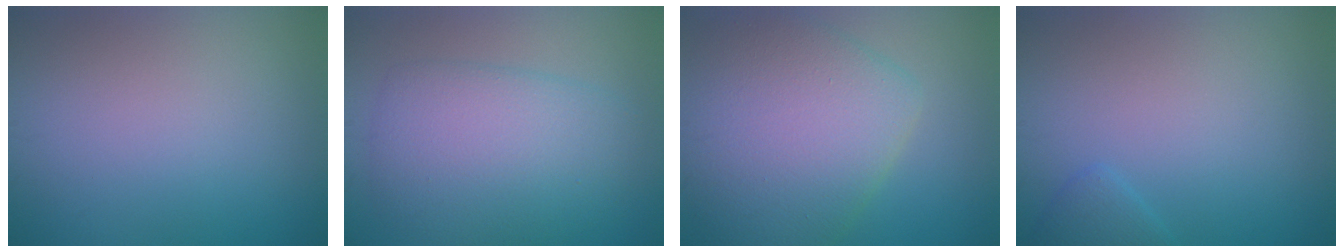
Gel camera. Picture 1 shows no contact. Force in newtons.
{"total": 7.1, "press": 7.1, "slide": 0.3}
{"total": 9.3, "press": 9.3, "slide": 0.6}
{"total": 1.4, "press": 1.4, "slide": 0.1}